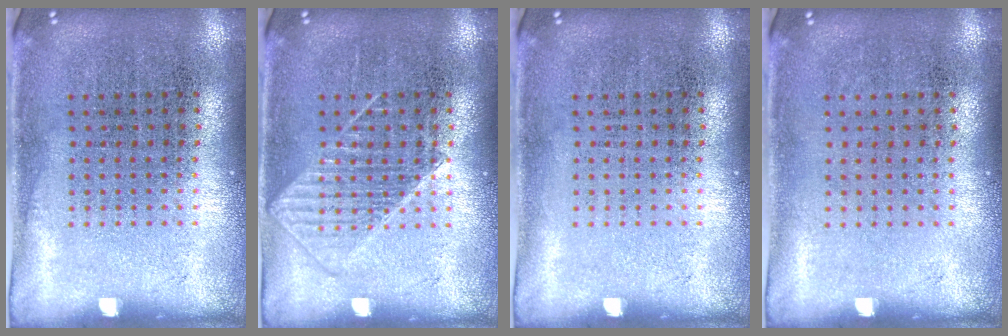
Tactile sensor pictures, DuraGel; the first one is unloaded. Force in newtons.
{"total": 1.7, "press": 1.7, "slide": 0.3}
{"total": 0.0}
{"total": 0.0}